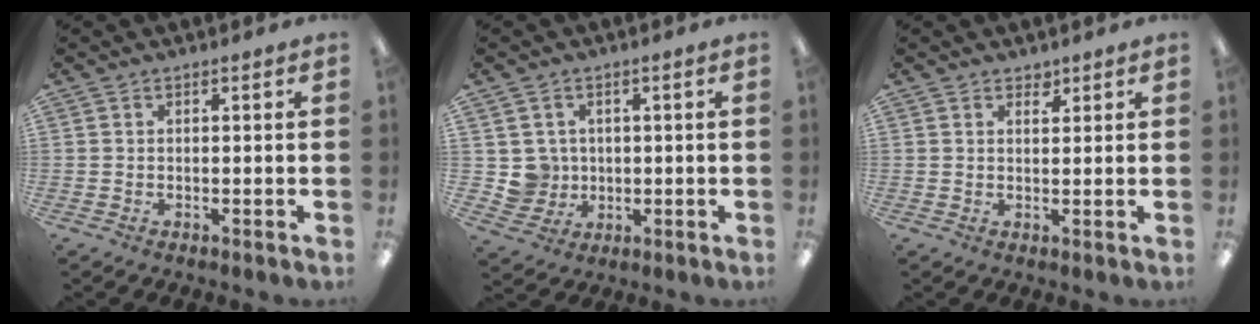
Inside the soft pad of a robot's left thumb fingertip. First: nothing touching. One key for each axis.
{"total": 5.6, "fx": 1.0, "fy": 5.5, "fz": 0.3, "tx": -0.011, "ty": 0.004, "tz": 0.025}
{"total": 1.9, "fx": 1.6, "fy": 0.9, "fz": 0.4, "tx": 0.007, "ty": -0.008, "tz": 0.027}